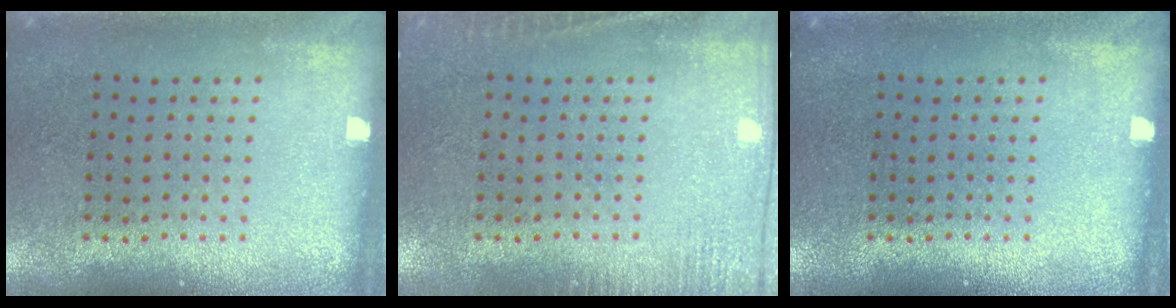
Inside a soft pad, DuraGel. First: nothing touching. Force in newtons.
{"total": 2.0, "press": 2.0, "slide": 0.3}
{"total": 0.0}